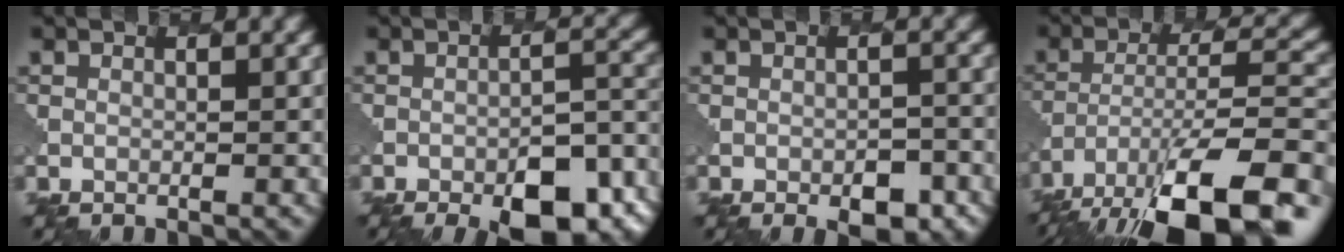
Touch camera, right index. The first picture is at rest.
{"total": 9.9, "force": [-6.4, 3.3, 6.7], "torque": [-0.090, -0.005, -0.085]}
{"total": 3.2, "force": [-1.9, 1.4, 2.1], "torque": [-0.029, 0.001, -0.022]}
{"total": 14.4, "force": [-9.8, 4.9, 9.3], "torque": [-0.178, -0.007, -0.152]}